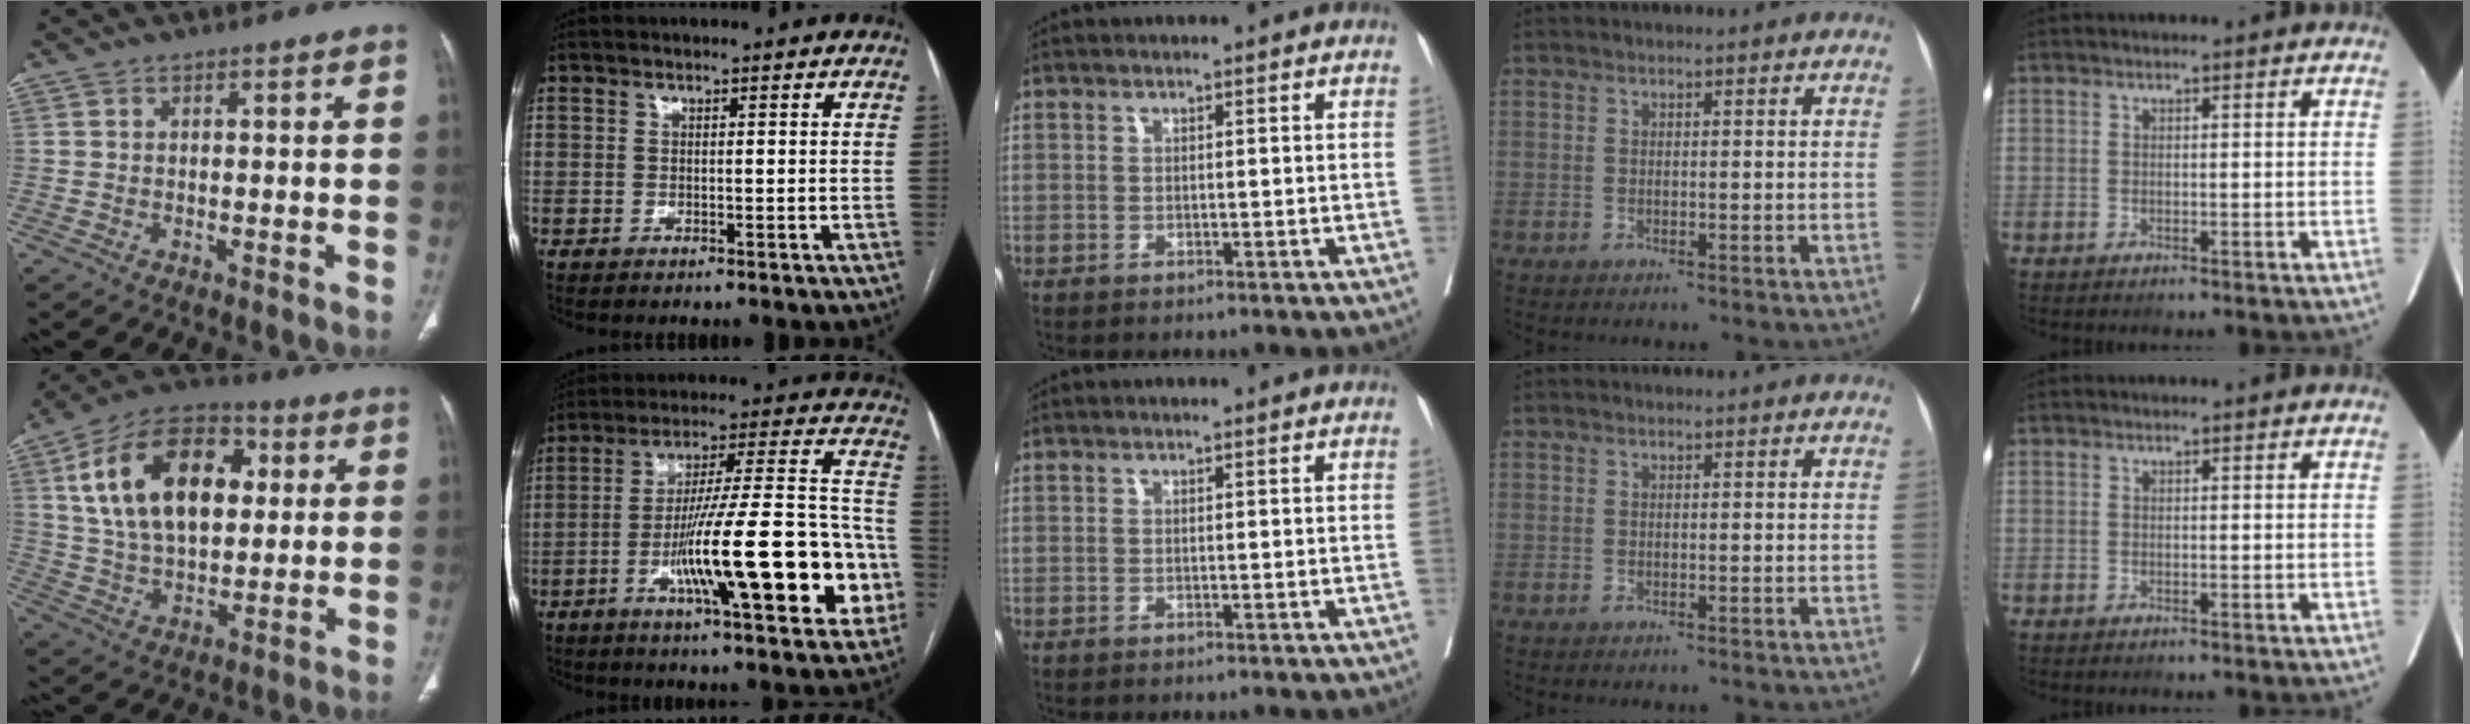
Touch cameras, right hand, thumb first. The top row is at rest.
{"thumb": {"total": 22.1, "force": [5.6, 13.4, 16.7], "torque": [-0.264, 0.009, 0.093]}, "index": {"total": 22.9, "force": [-7.2, 3.2, 21.5], "torque": [-0.292, 0.016, -0.106]}}